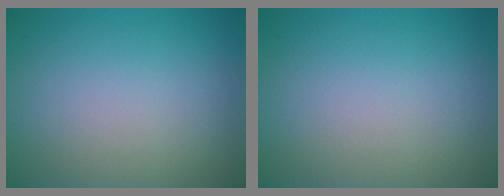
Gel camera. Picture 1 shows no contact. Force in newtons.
{"total": 0.0}